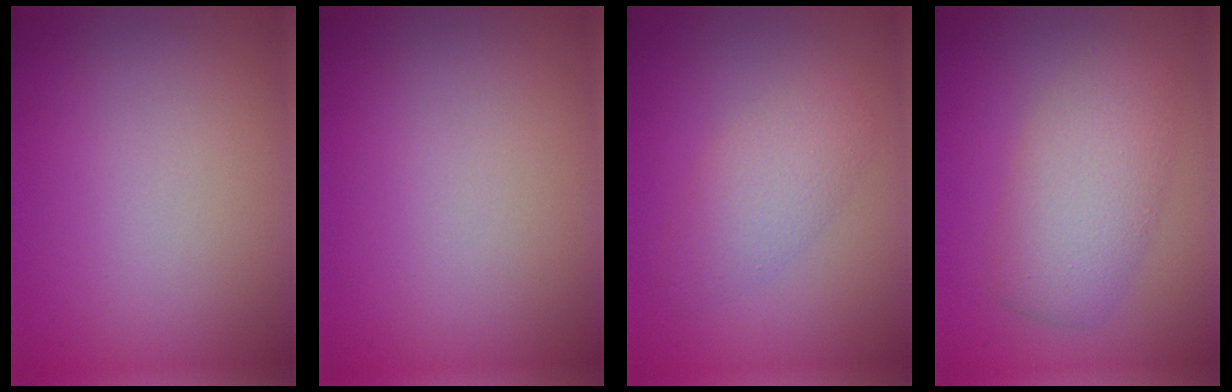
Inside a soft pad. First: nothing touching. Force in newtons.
{"total": 0.0}
{"total": 2.7, "press": 2.7, "slide": 0.1}
{"total": 4.8, "press": 4.8, "slide": 0.0}